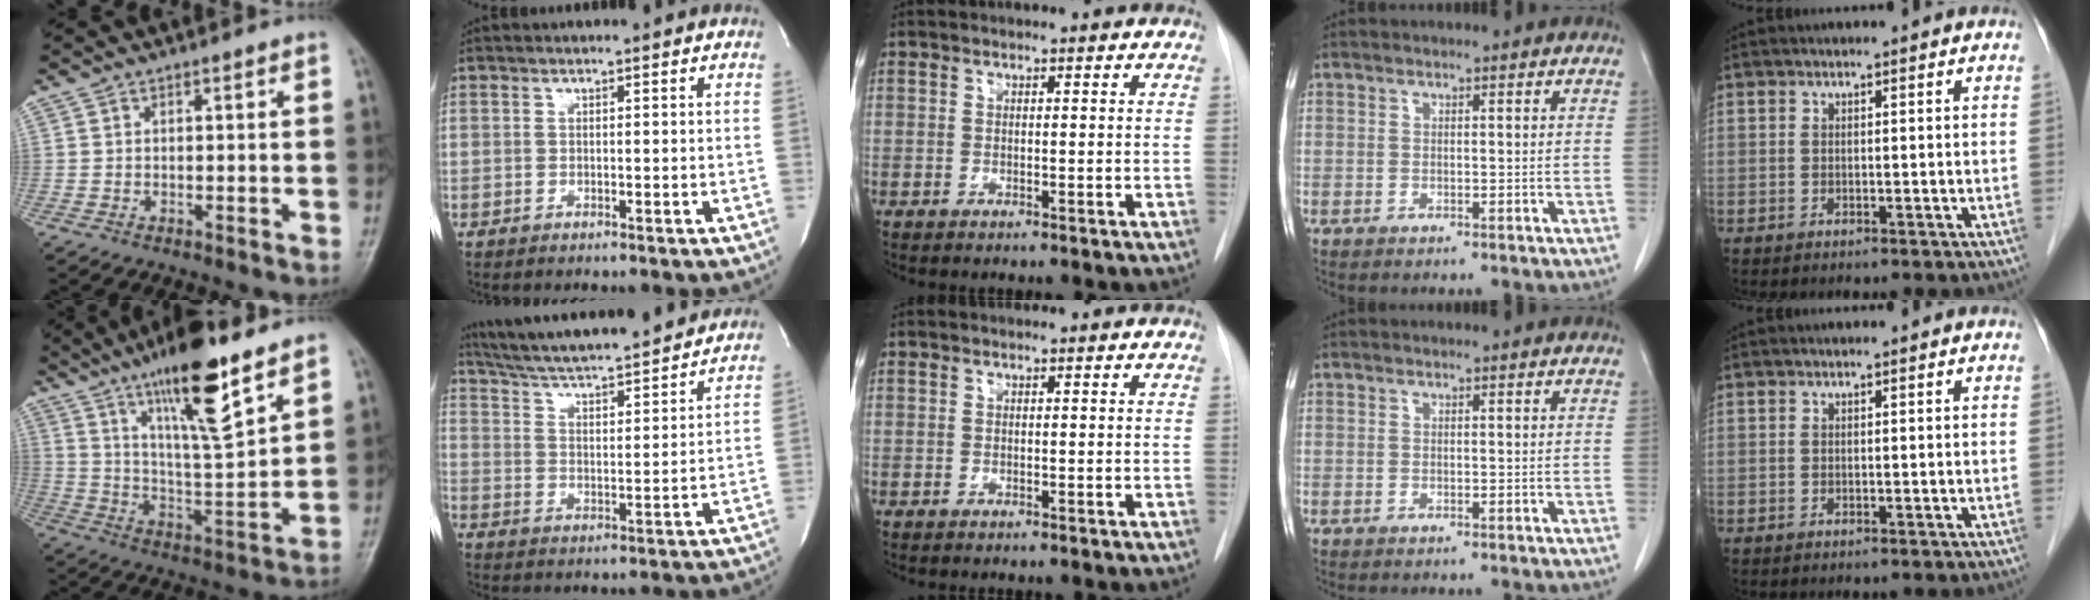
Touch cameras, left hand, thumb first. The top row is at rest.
{"thumb": {"total": 17.4, "force": [11.0, 3.3, 13.0], "torque": [-0.210, -0.058, 0.197]}, "index": {"total": 19.5, "force": [17.8, 1.5, 7.9], "torque": [-0.135, 0.012, 0.267]}}